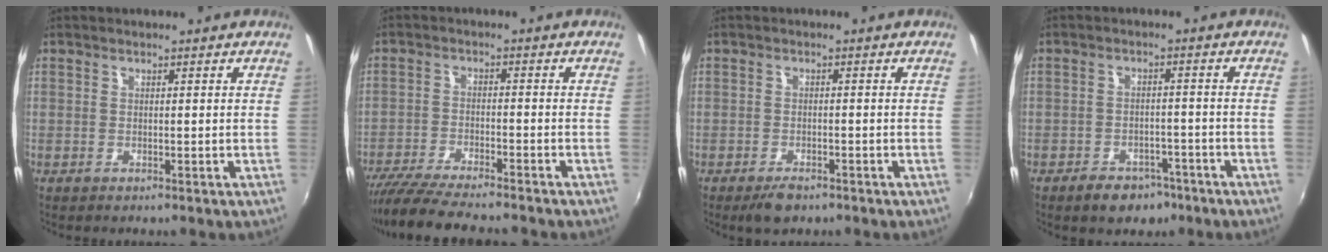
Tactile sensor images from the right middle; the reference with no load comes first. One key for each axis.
{"total": 12.2, "fx": -10.8, "fy": 1.1, "fz": 5.5, "tx": -0.127, "ty": -0.027, "tz": -0.182}
{"total": 3.4, "fx": -2.5, "fy": 1.4, "fz": 1.8, "tx": -0.043, "ty": -0.006, "tz": -0.042}
{"total": 6.8, "fx": -4.8, "fy": 4.0, "fz": 2.6, "tx": -0.066, "ty": 0.008, "tz": -0.060}